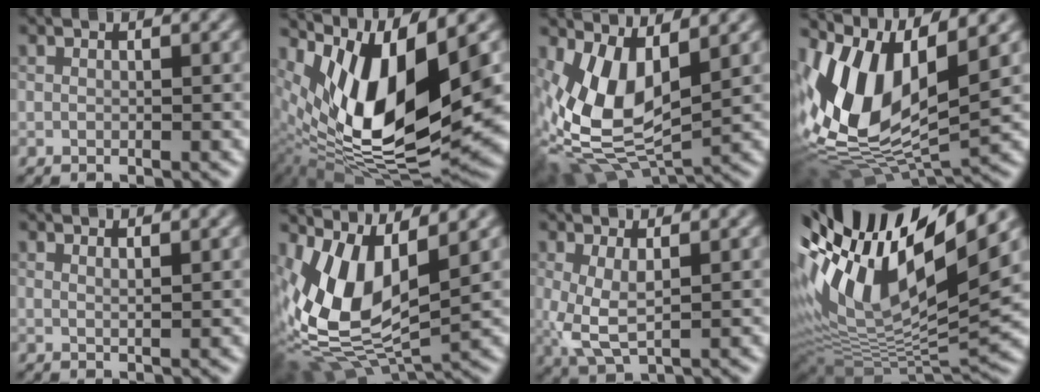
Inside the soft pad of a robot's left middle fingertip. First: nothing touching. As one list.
[{"total": 12.6, "force": [3.1, 4.7, 11.2], "torque": [-0.220, -0.008, 0.072]}, {"total": 6.9, "force": [0.6, 3.6, 5.9], "torque": [-0.141, -0.018, 0.030]}, {"total": 12.6, "force": [1.5, 6.1, 11.0], "torque": [-0.244, 0.003, 0.039]}, {"total": 0.8, "force": [0.6, 0.2, 0.4], "torque": [-0.002, 0.006, 0.009]}, {"total": 10.3, "force": [1.3, 4.7, 9.1], "torque": [-0.204, -0.006, 0.037]}, {"total": 2.8, "force": [-0.2, 1.0, 2.6], "torque": [-0.075, -0.007, 0.011]}, {"total": 13.9, "force": [4.3, 4.9, 12.2], "torque": [-0.234, 0.021, 0.089]}]